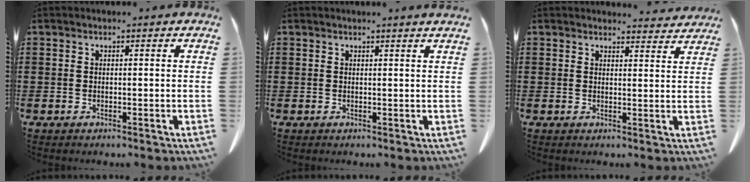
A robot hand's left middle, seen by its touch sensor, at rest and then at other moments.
{"total": 0.9, "force": [0.7, -0.3, 0.4], "torque": [-0.007, -0.005, 0.015]}
{"total": 2.9, "force": [2.8, 0.2, 0.4], "torque": [-0.007, -0.013, 0.051]}